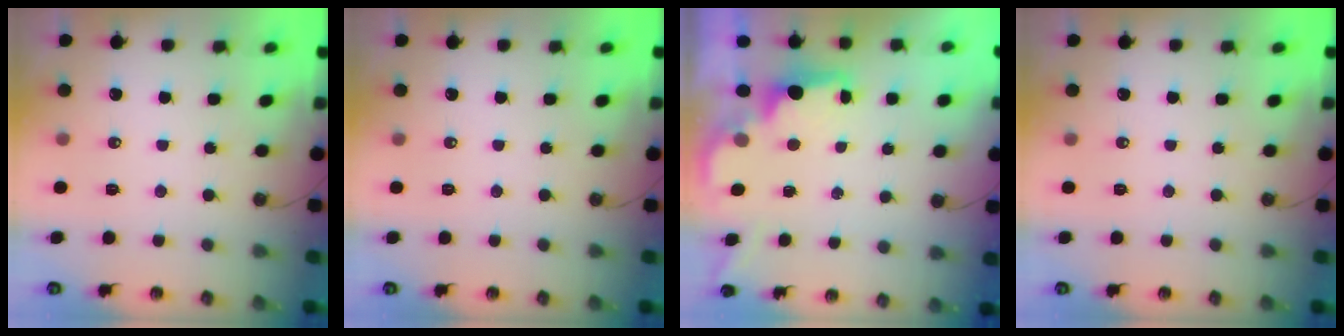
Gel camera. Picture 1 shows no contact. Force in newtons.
{"total": 0.0}
{"total": 1.9, "press": 1.7, "slide": 0.8}
{"total": 0.0}